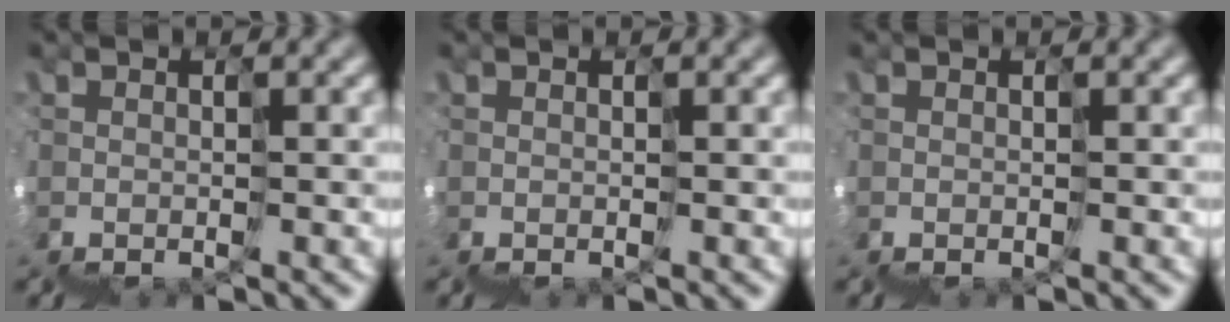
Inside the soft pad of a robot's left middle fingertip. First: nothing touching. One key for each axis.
{"total": 0.0}
{"total": 0.0}